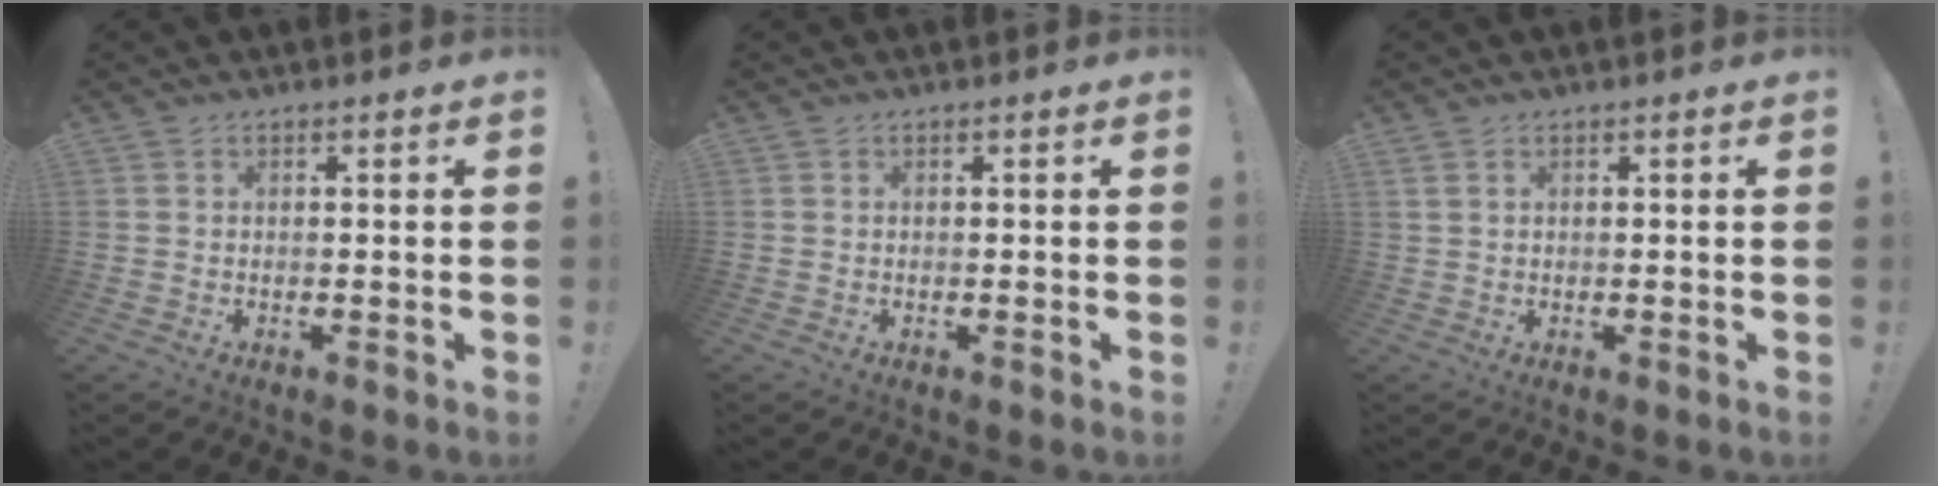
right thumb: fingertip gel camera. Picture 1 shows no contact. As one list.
[{"total": 0.0}, {"total": 1.5, "force": [0.8, 0.7, 1.0], "torque": [-0.021, 0.002, 0.016]}]